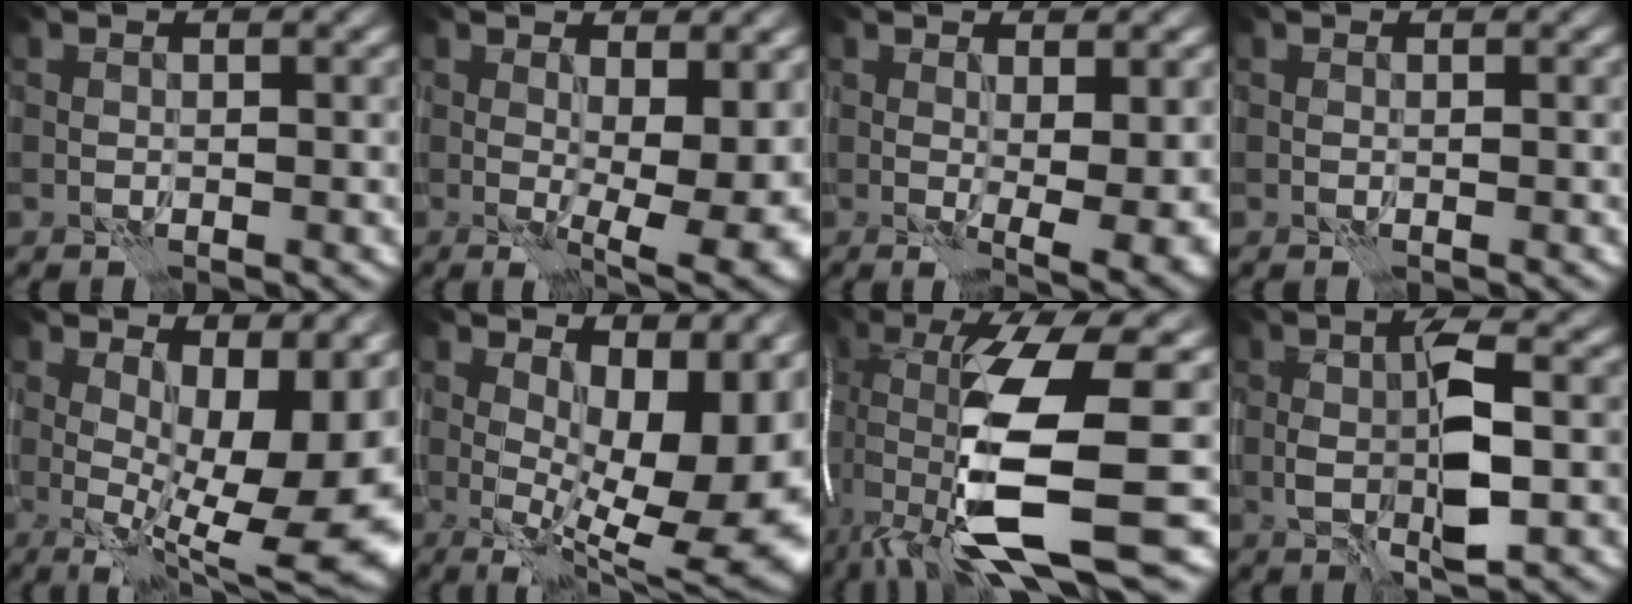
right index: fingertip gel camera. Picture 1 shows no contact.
{"total": 7.5, "force": [-0.3, 2.7, 6.9], "torque": [-0.102, -0.018, 0.003]}
{"total": 5.5, "force": [-0.4, 1.6, 5.3], "torque": [-0.074, -0.018, 0.002]}
{"total": 0.0}
{"total": 13.5, "force": [1.5, 5.3, 12.3], "torque": [-0.151, -0.009, 0.043]}
{"total": 13.7, "force": [2.0, 5.7, 12.3], "torque": [-0.148, -0.010, 0.047]}
{"total": 13.8, "force": [-3.6, 3.0, 13.0], "torque": [-0.254, -0.011, -0.055]}
{"total": 5.8, "force": [0.0, 1.9, 5.5], "torque": [-0.108, -0.002, 0.001]}